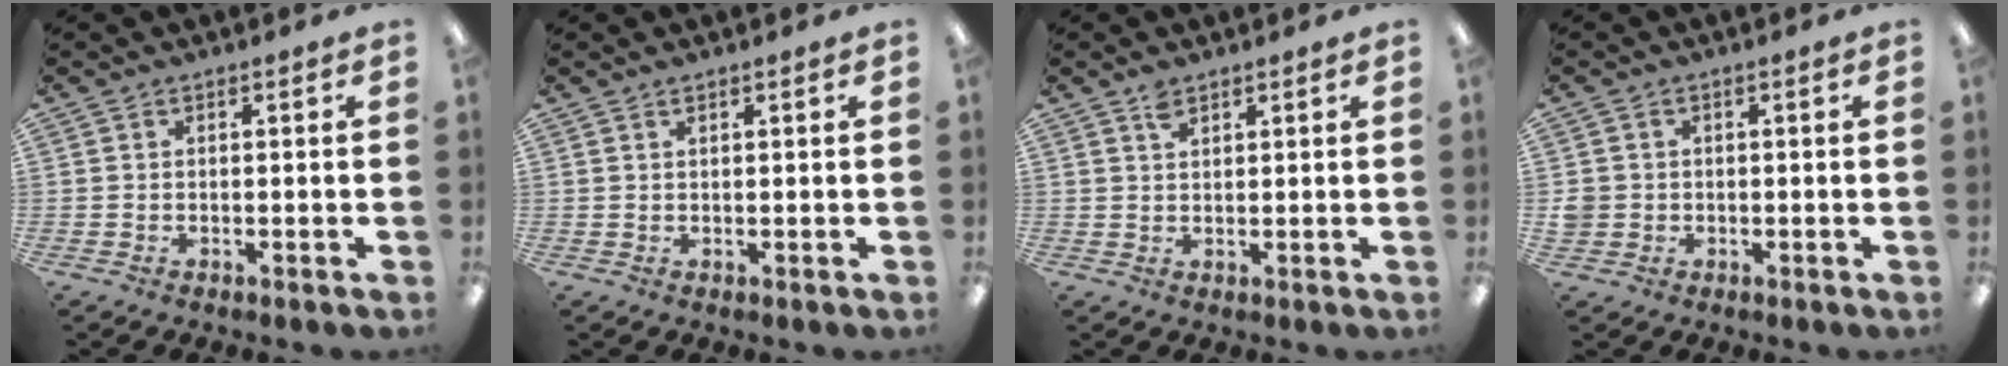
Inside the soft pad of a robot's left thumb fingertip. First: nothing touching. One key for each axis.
{"total": 0.8, "fx": 0.7, "fy": 0.3, "fz": 0.4, "tx": -0.008, "ty": 0.000, "tz": 0.012}
{"total": 2.5, "fx": 1.9, "fy": 1.2, "fz": 1.1, "tx": -0.027, "ty": -0.003, "tz": 0.037}
{"total": 2.7, "fx": -0.1, "fy": 2.7, "fz": 0.5, "tx": -0.012, "ty": 0.004, "tz": -0.001}